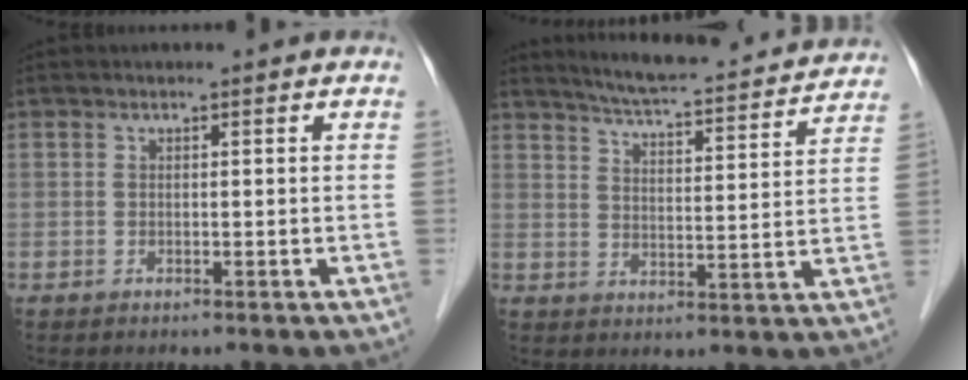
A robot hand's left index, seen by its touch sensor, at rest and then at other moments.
{"total": 17.9, "force": [16.7, 1.8, 6.3], "torque": [-0.095, -0.011, 0.219]}